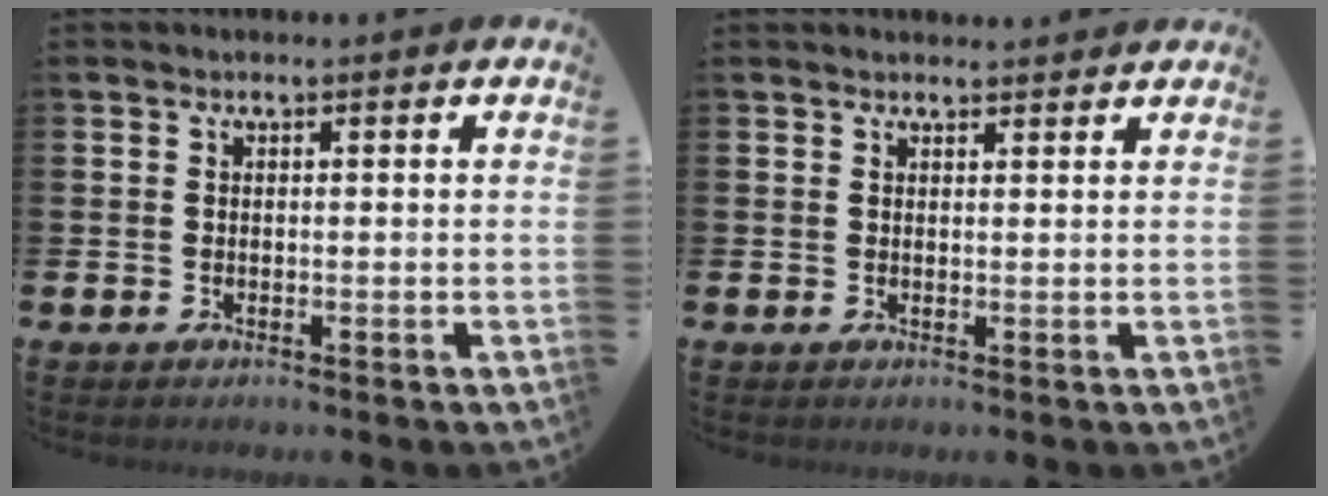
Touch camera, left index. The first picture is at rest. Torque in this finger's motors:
{"motor_torque": [0.11, -0.19, 0.02, -0.04]}